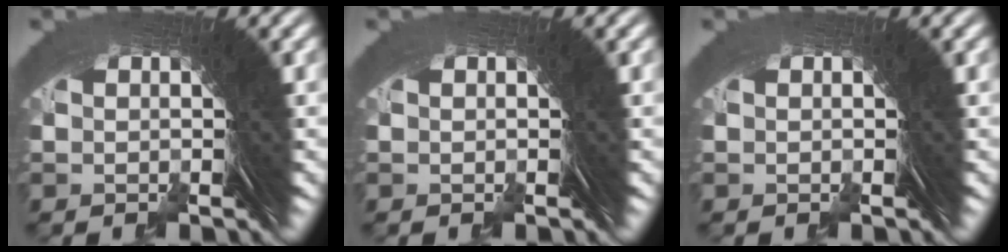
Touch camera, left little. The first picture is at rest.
{"total": 0.0}
{"total": 0.0}